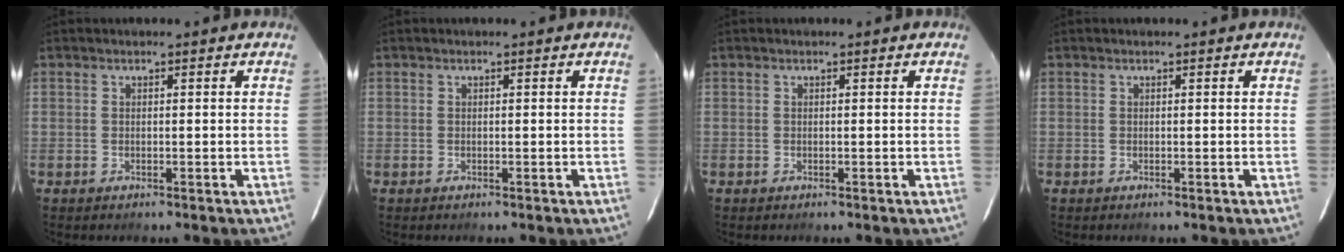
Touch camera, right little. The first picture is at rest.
{"total": 0.0}
{"total": 0.0}
{"total": 0.0}